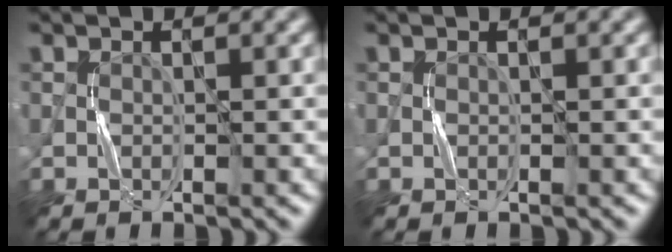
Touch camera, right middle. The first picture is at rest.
{"total": 0.0}